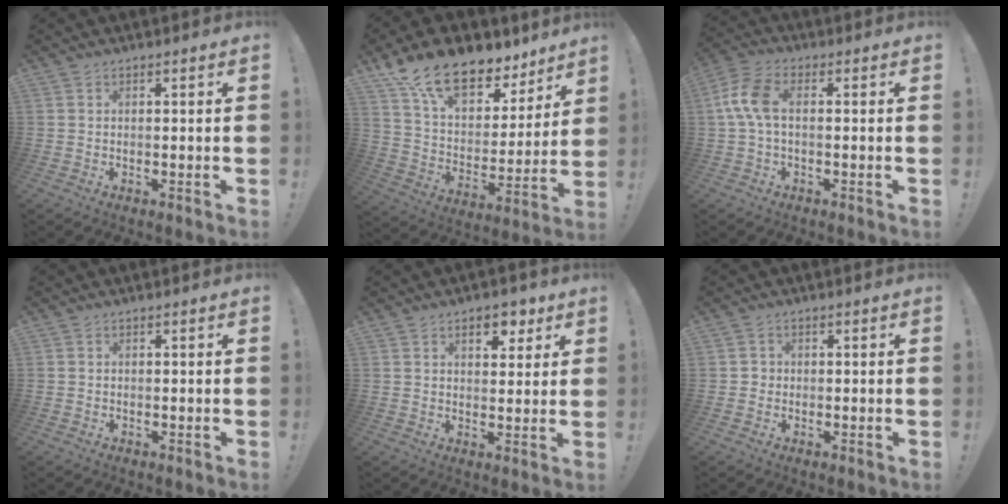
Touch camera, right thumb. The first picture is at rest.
{"total": 18.0, "force": [13.4, 8.5, 8.6], "torque": [-0.153, -0.092, 0.245]}
{"total": 8.0, "force": [0.6, 3.7, 7.1], "torque": [-0.151, 0.007, 0.016]}
{"total": 0.6, "force": [-0.2, 0.5, -0.2], "torque": [0.003, 0.003, -0.003]}
{"total": 6.8, "force": [3.6, 4.2, 4.0], "torque": [-0.038, -0.012, 0.058]}
{"total": 1.8, "force": [-0.5, 1.7, 0.6], "torque": [-0.006, 0.005, -0.010]}